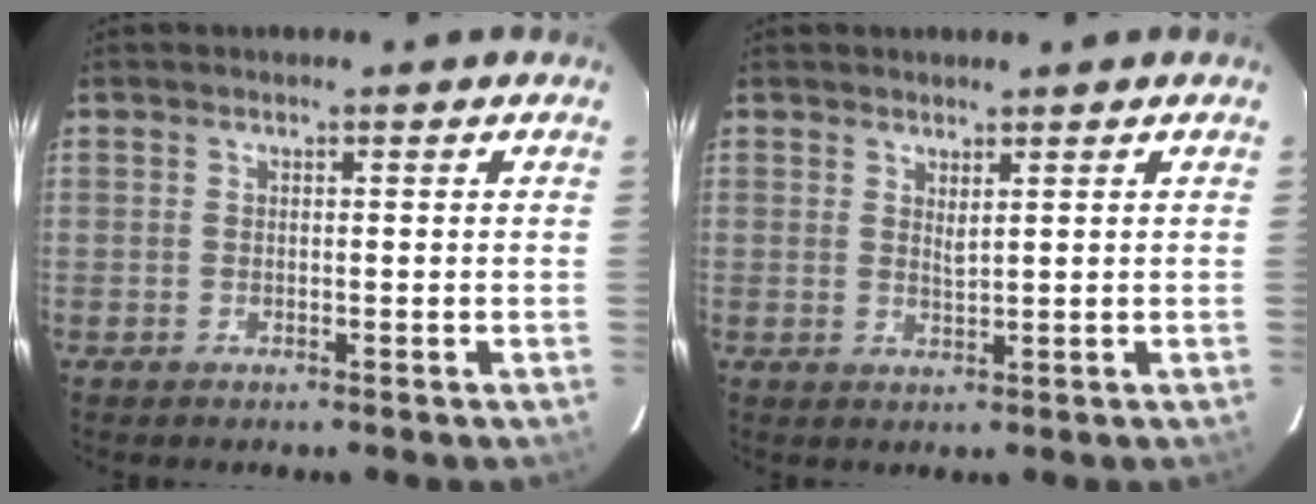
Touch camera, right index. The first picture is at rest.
{"total": 1.6, "force": [1.1, 0.3, 1.1], "torque": [-0.021, -0.003, 0.018]}